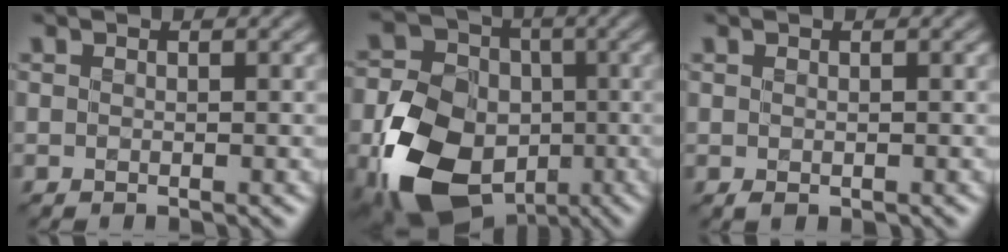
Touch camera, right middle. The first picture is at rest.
{"total": 13.3, "force": [-5.0, 9.6, 7.7], "torque": [-0.164, -0.027, -0.098]}
{"total": 0.6, "force": [-0.2, 0.4, 0.3], "torque": [-0.008, -0.002, -0.004]}